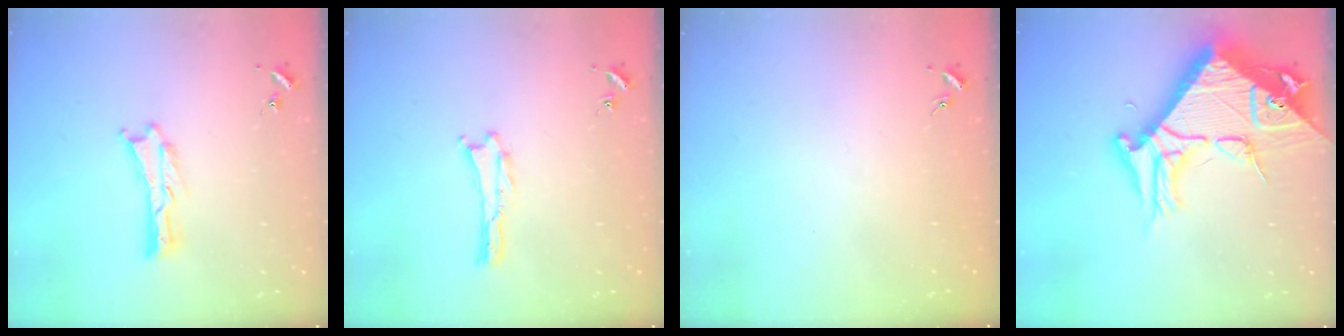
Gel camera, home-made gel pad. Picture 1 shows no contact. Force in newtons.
{"total": 0.0}
{"total": 0.0}
{"total": 13.0, "press": 12.9, "slide": 1.4}